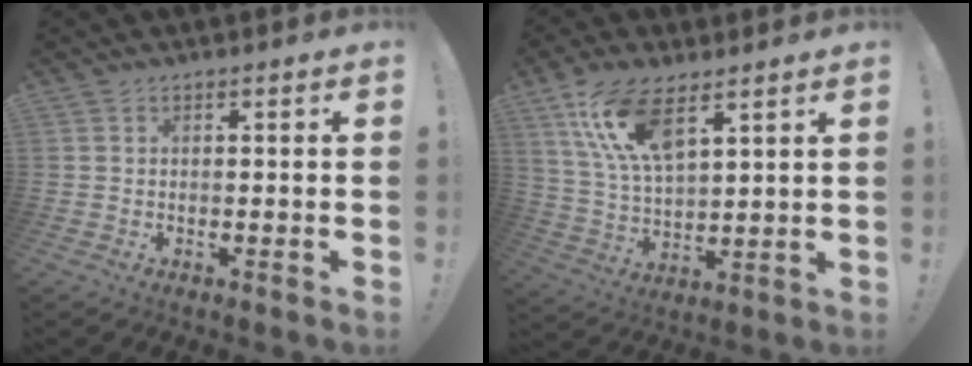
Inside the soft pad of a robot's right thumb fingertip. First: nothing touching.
{"total": 14.3, "force": [8.4, 5.5, 10.2], "torque": [-0.207, -0.028, 0.152]}